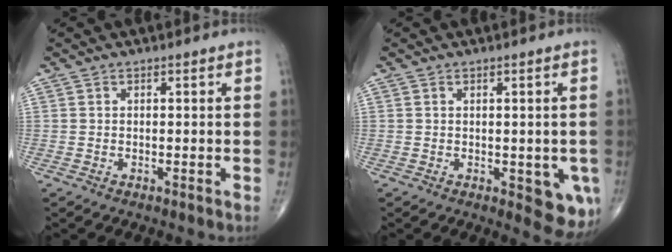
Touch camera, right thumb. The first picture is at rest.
{"total": 6.6, "force": [-1.7, 2.9, 5.7], "torque": [-0.039, -0.010, -0.014]}